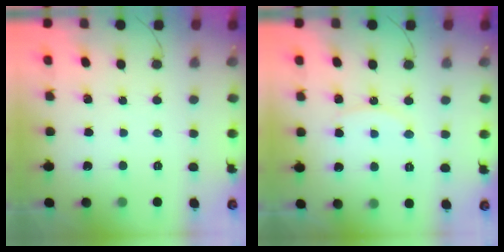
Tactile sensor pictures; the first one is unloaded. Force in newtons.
{"total": 7.9, "press": 7.9, "slide": 0.4}